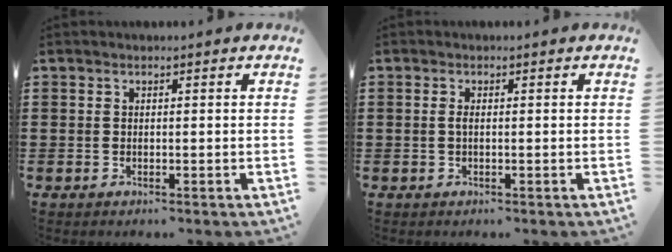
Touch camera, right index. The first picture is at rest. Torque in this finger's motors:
{"motor_torque": [0.21, 0.15, 0.16, 0.06]}